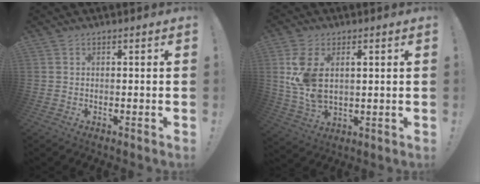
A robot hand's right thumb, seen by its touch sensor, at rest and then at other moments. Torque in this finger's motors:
{"motor_torque": [0.98, 1.05, 0.78, 0.13, 0.22]}